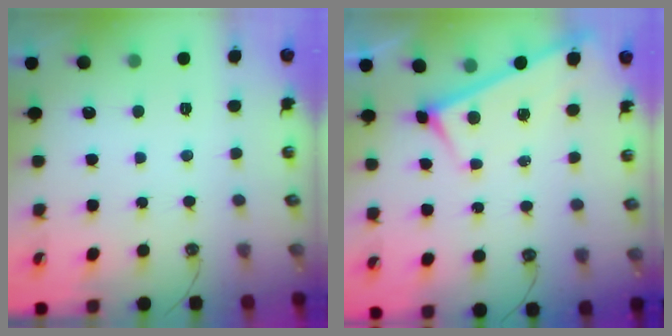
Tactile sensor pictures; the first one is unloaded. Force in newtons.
{"total": 3.1, "press": 3.1, "slide": 0.2}